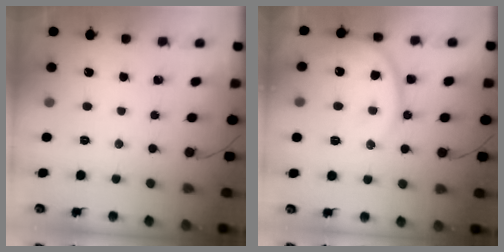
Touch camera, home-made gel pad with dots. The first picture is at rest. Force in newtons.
{"total": 14.7, "press": 14.6, "slide": 1.9}